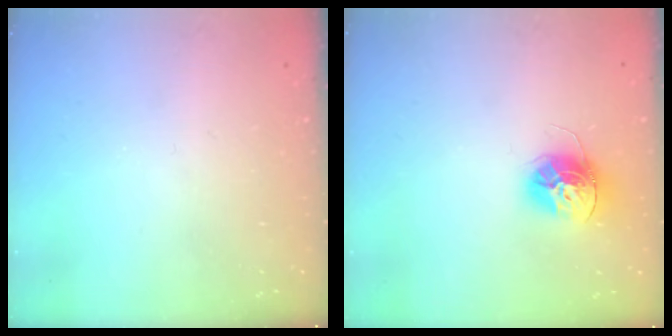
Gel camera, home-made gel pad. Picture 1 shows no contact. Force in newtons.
{"total": 12.8, "press": 12.7, "slide": 1.3}